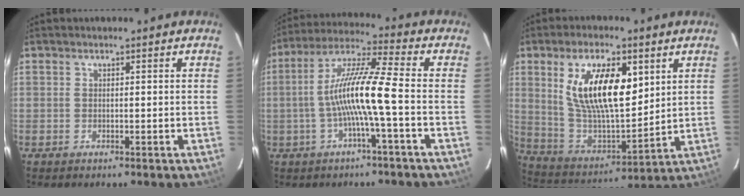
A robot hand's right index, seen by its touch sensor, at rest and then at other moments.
{"total": 11.3, "force": [-2.4, -0.4, 11.0], "torque": [-0.219, 0.014, -0.046]}
{"total": 17.6, "force": [6.3, 7.3, 14.7], "torque": [-0.269, 0.001, 0.126]}